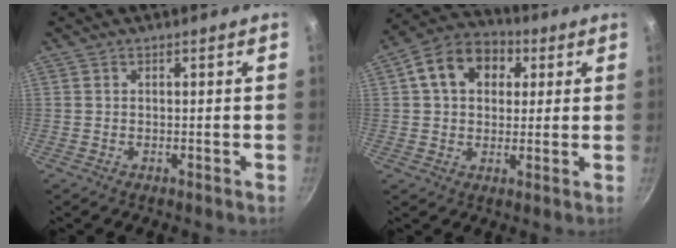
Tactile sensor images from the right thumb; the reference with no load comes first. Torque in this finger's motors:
{"motor_torque": [0.08, 2.12, 1.30, 0.18, 0.05]}